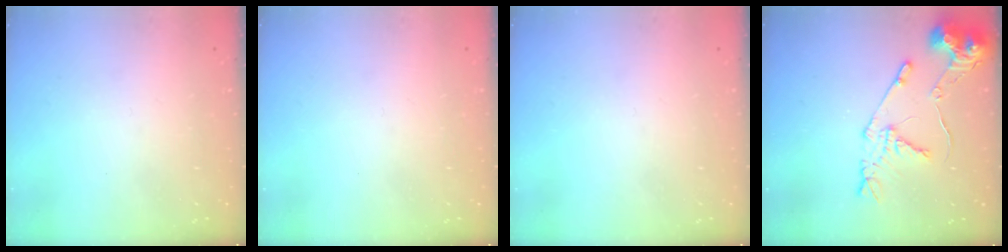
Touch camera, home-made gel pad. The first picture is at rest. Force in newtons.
{"total": 0.0}
{"total": 0.0}
{"total": 12.8, "press": 12.7, "slide": 1.4}